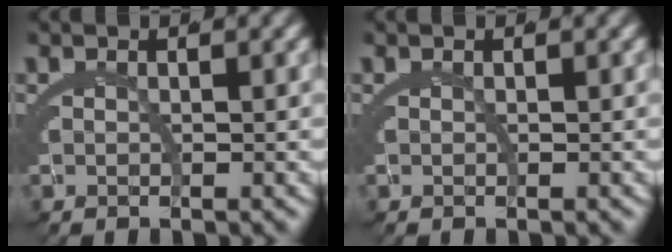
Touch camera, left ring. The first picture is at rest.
{"total": 0.0}